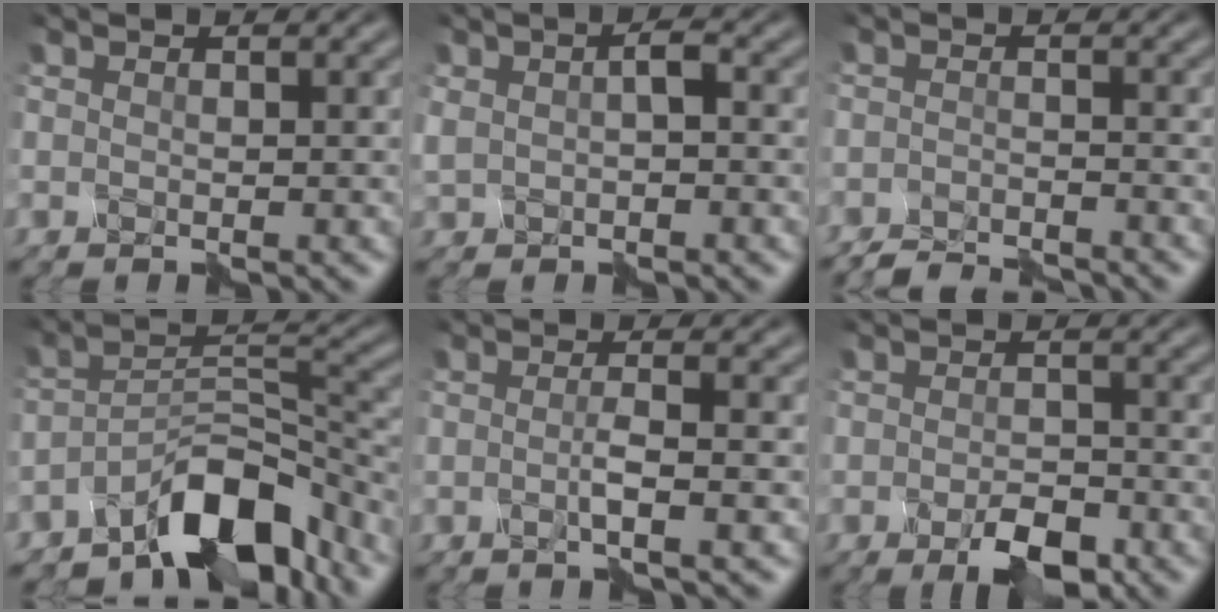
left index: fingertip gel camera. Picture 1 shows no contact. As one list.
[{"total": 1.3, "force": [-0.1, 0.7, 1.1], "torque": [-0.033, 0.008, -0.002]}, {"total": 3.5, "force": [-3.5, -0.3, 0.2], "torque": [-0.012, -0.004, -0.064]}, {"total": 7.9, "force": [-6.3, 2.2, 4.2], "torque": [-0.061, 0.018, -0.114]}, {"total": 1.7, "force": [-0.5, -0.3, 1.6], "torque": [-0.034, 0.000, -0.011]}, {"total": 2.7, "force": [-1.9, 0.7, 1.7], "torque": [-0.038, 0.001, -0.033]}]